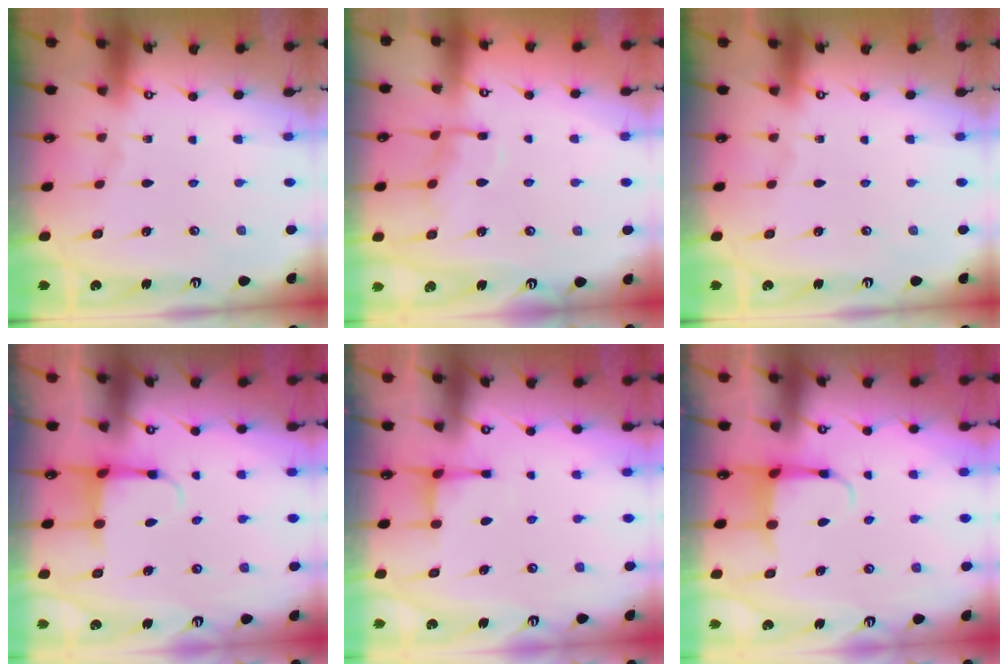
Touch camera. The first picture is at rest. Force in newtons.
{"total": 7.9, "press": 7.9, "slide": 0.5}
{"total": 0.0}
{"total": 3.8, "press": 3.6, "slide": 1.2}
{"total": 2.9, "press": 2.9, "slide": 0.4}
{"total": 4.2, "press": 4.1, "slide": 0.6}